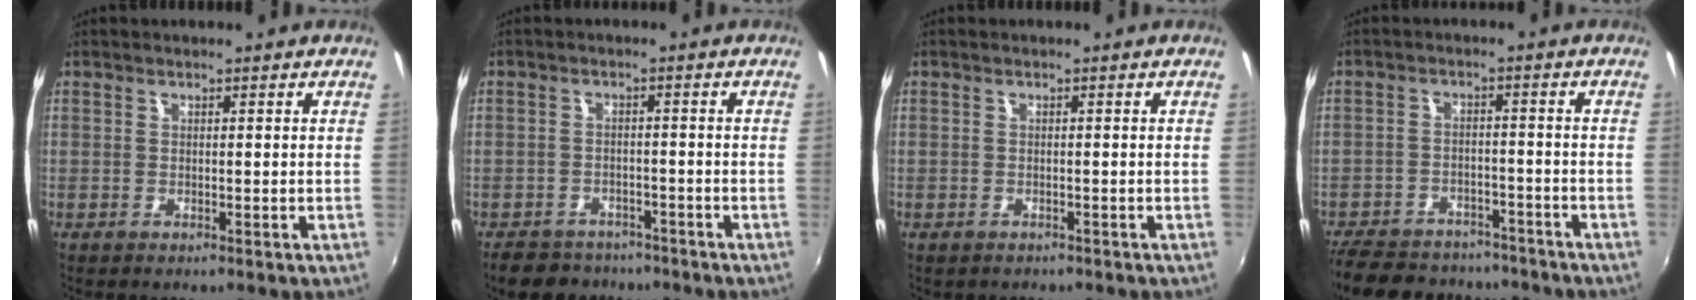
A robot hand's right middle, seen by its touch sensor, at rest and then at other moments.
{"total": 8.8, "force": [-7.3, 4.3, 2.4], "torque": [-0.065, -0.002, -0.109]}
{"total": 1.2, "force": [-0.9, 0.7, 0.3], "torque": [-0.011, -0.005, -0.012]}
{"total": 19.5, "force": [-16.2, 8.1, 7.3], "torque": [-0.175, 0.009, -0.226]}